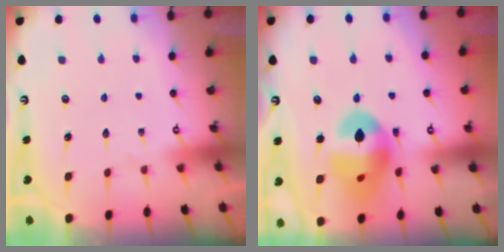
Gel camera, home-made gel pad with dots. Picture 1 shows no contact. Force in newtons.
{"total": 16.3, "press": 16.2, "slide": 1.7}